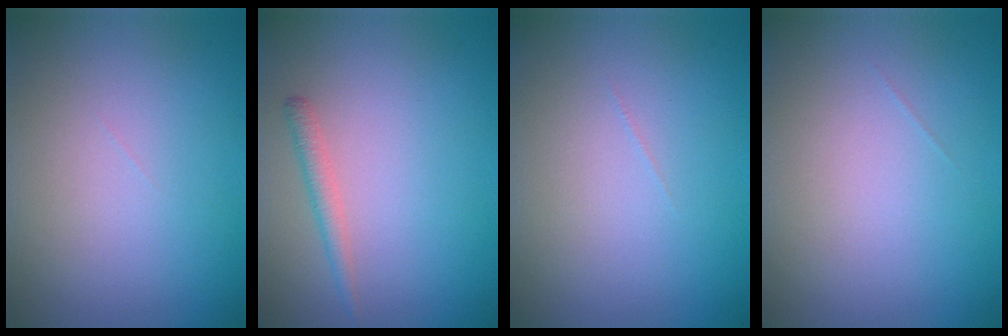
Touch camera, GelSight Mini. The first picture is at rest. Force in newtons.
{"total": 1.4, "press": 1.3, "slide": 0.1}
{"total": 0.0}
{"total": 0.0}